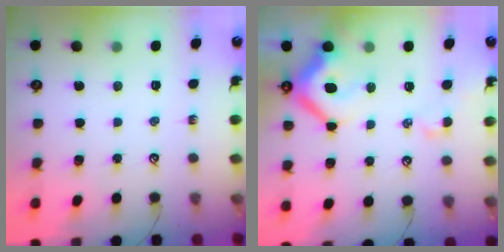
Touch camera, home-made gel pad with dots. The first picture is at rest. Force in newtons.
{"total": 10.3, "press": 10.2, "slide": 1.6}